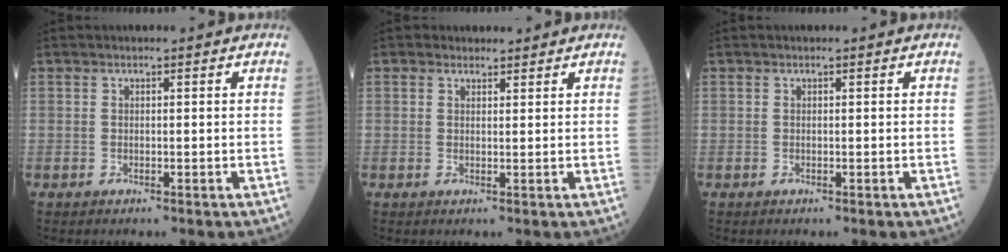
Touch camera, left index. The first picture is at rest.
{"total": 1.3, "force": [1.1, 0.7, 0.0], "torque": [0.000, 0.003, 0.014]}
{"total": 0.0}